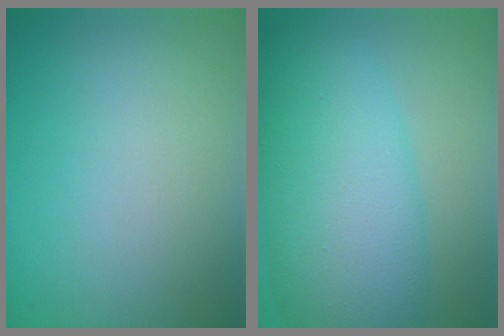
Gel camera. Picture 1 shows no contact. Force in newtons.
{"total": 10.0, "press": 10.0, "slide": 0.3}